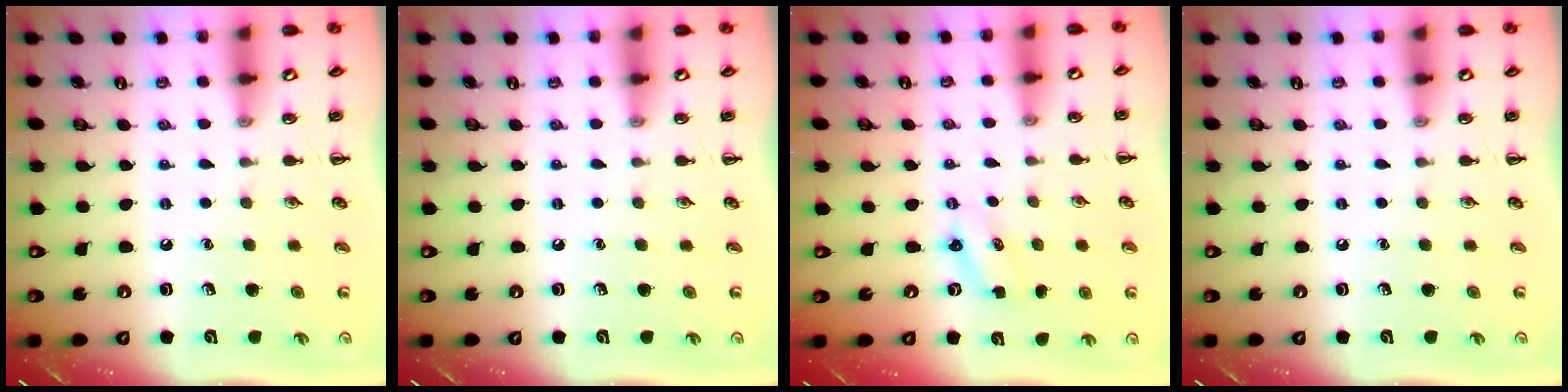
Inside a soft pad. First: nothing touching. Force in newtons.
{"total": 0.0}
{"total": 2.4, "press": 2.4, "slide": 0.6}
{"total": 0.0}